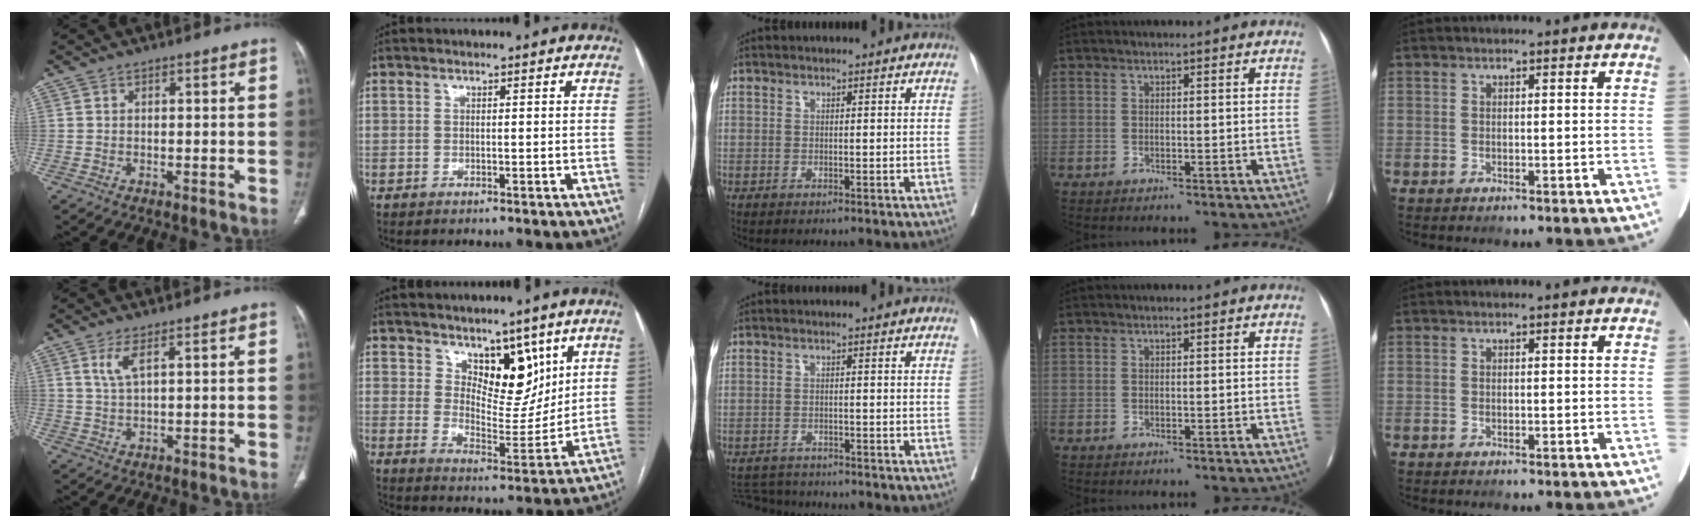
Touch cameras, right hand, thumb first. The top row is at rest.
{"thumb": {"total": 3.4, "force": [1.7, 0.8, 2.9], "torque": [-0.069, -0.006, 0.042]}, "index": {"total": 8.8, "force": [5.4, 4.4, 5.4], "torque": [-0.073, -0.010, 0.098]}, "middle": {"total": 4.5, "force": [-4.4, 0.7, 0.0], "torque": [0.002, -0.008, -0.075]}}